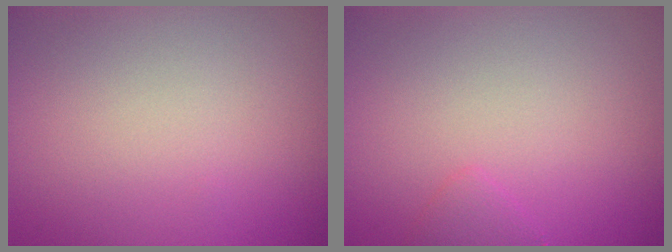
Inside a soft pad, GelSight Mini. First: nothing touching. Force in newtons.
{"total": 1.1, "press": 1.1, "slide": 0.1}